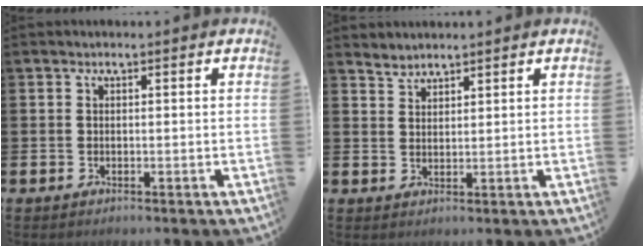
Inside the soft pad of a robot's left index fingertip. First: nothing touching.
{"total": 2.2, "force": [2.1, 0.3, -0.4], "torque": [0.006, -0.007, 0.040]}